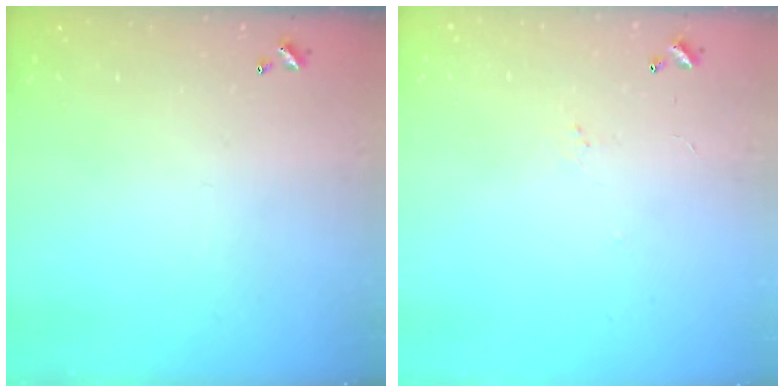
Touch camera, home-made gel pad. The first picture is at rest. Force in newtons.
{"total": 1.9, "press": 1.8, "slide": 0.6}